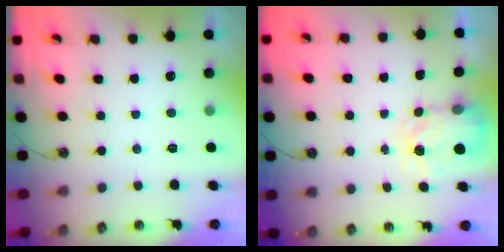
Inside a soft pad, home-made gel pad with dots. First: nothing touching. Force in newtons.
{"total": 3.5, "press": 3.4, "slide": 0.6}